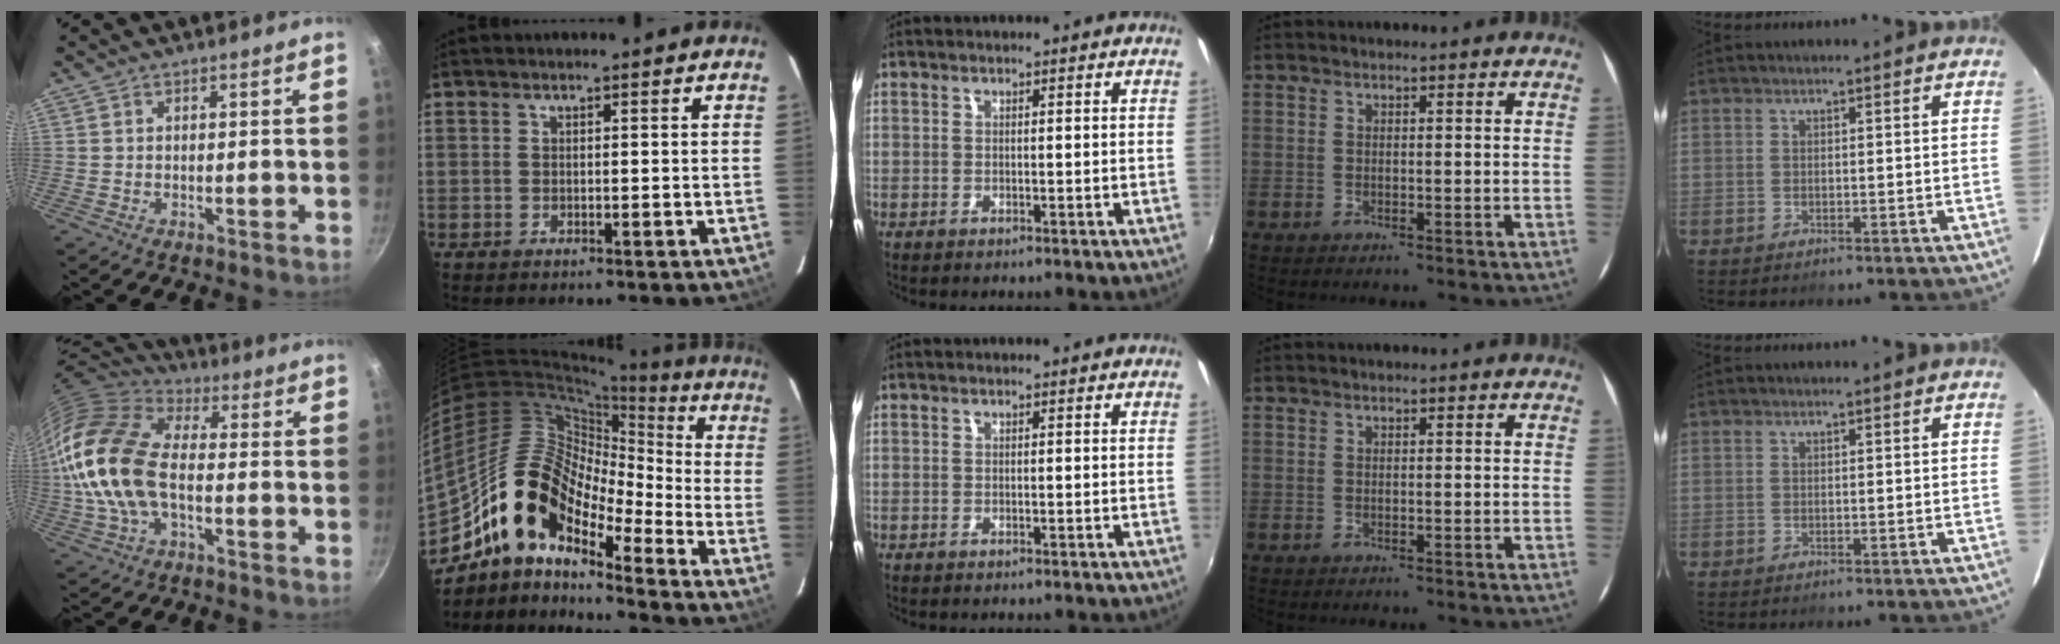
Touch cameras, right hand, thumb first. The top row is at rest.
{"thumb": {"total": 18.7, "force": [-1.5, 10.8, 15.2], "torque": [-0.285, 0.026, -0.041]}, "index": {"total": 16.4, "force": [-11.4, 6.9, 9.5], "torque": [-0.167, 0.006, -0.233]}}